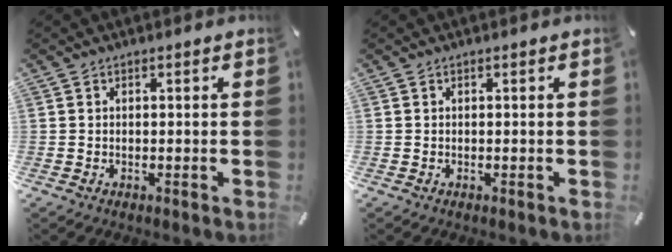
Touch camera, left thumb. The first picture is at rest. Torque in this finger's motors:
{"motor_torque": [0.00, 0.00, 0.00, 0.00, 0.00]}